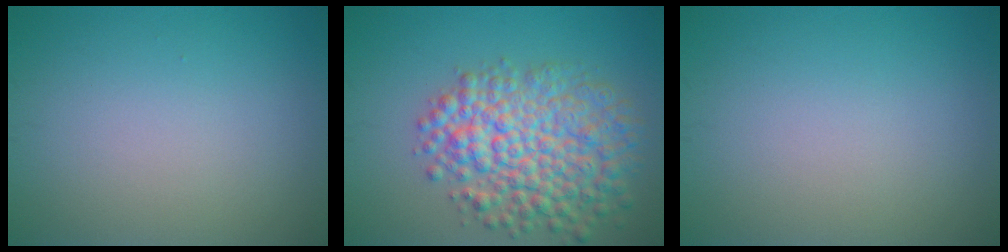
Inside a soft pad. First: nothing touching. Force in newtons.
{"total": 8.3, "press": 8.3, "slide": 0.2}
{"total": 0.0}